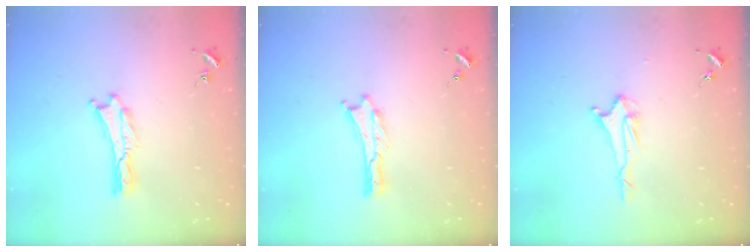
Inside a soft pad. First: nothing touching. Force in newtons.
{"total": 0.0}
{"total": 2.1, "press": 2.0, "slide": 0.4}